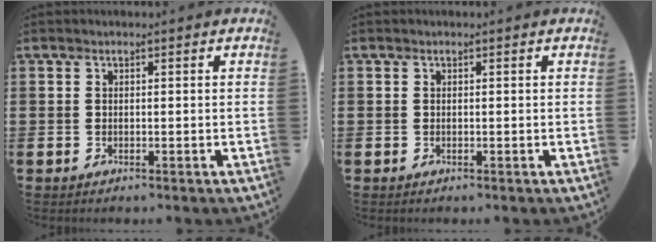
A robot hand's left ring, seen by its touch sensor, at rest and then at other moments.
{"total": 0.0}